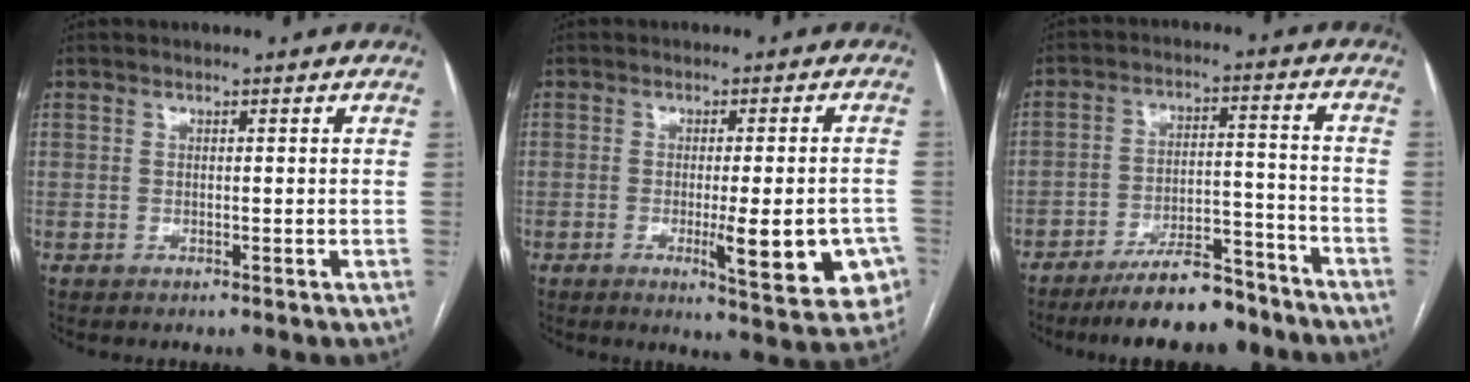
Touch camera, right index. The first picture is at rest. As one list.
[{"total": 11.1, "force": [-3.6, 2.2, 10.3], "torque": [-0.108, -0.006, -0.037]}, {"total": 11.3, "force": [-9.6, 3.0, 5.2], "torque": [-0.075, 0.018, -0.157]}]